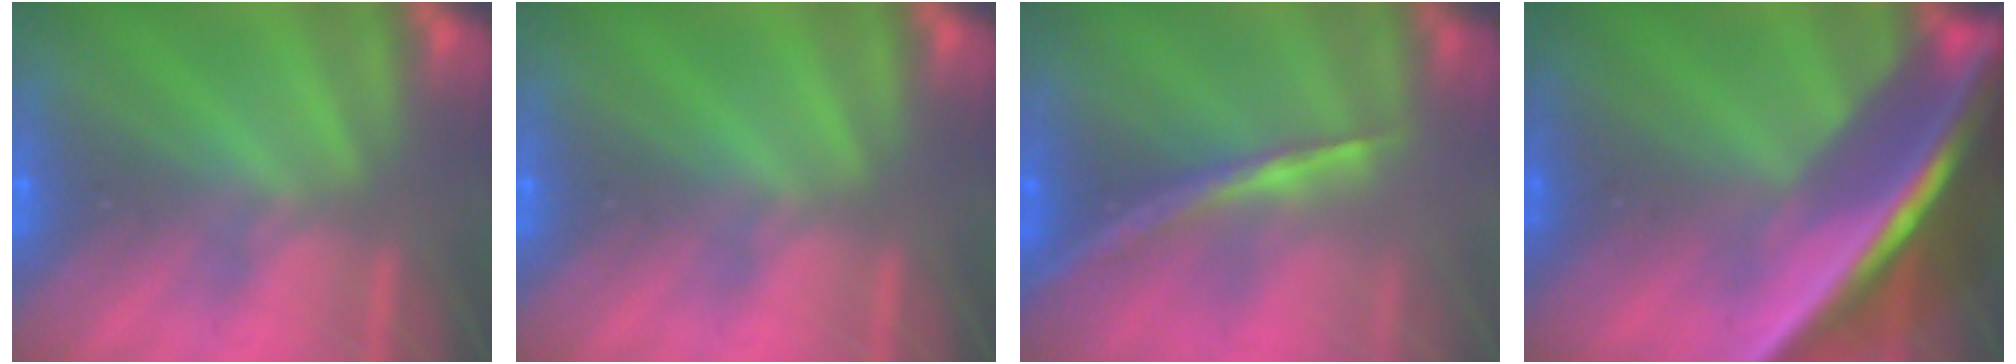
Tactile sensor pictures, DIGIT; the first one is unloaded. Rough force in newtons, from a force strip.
{"total": 0.0}
{"total": 1.7}
{"total": 11.3}